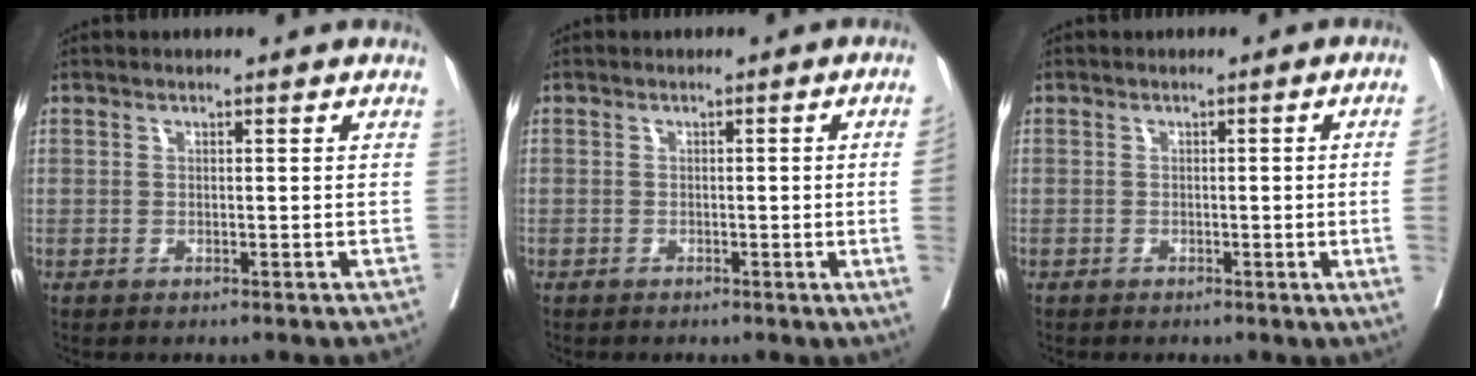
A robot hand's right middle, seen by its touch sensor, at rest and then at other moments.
{"total": 4.5, "force": [-0.7, -1.7, 4.1], "torque": [-0.047, -0.009, -0.009]}
{"total": 5.1, "force": [-0.7, -1.8, 4.7], "torque": [-0.051, -0.011, -0.008]}